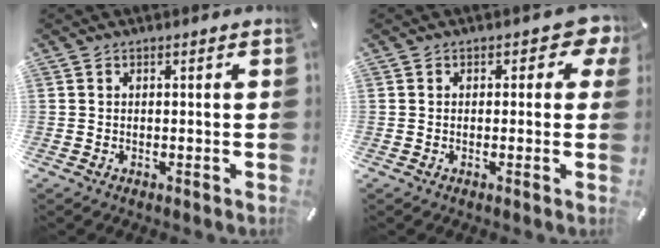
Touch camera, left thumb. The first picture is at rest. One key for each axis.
{"total": 4.6, "fx": 1.3, "fy": 2.8, "fz": 3.4, "tx": -0.038, "ty": 0.000, "tz": 0.016}